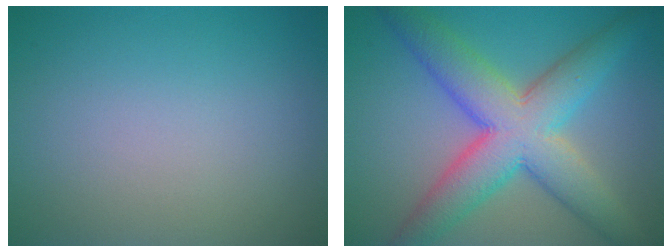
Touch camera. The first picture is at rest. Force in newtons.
{"total": 9.1, "press": 9.1, "slide": 0.2}